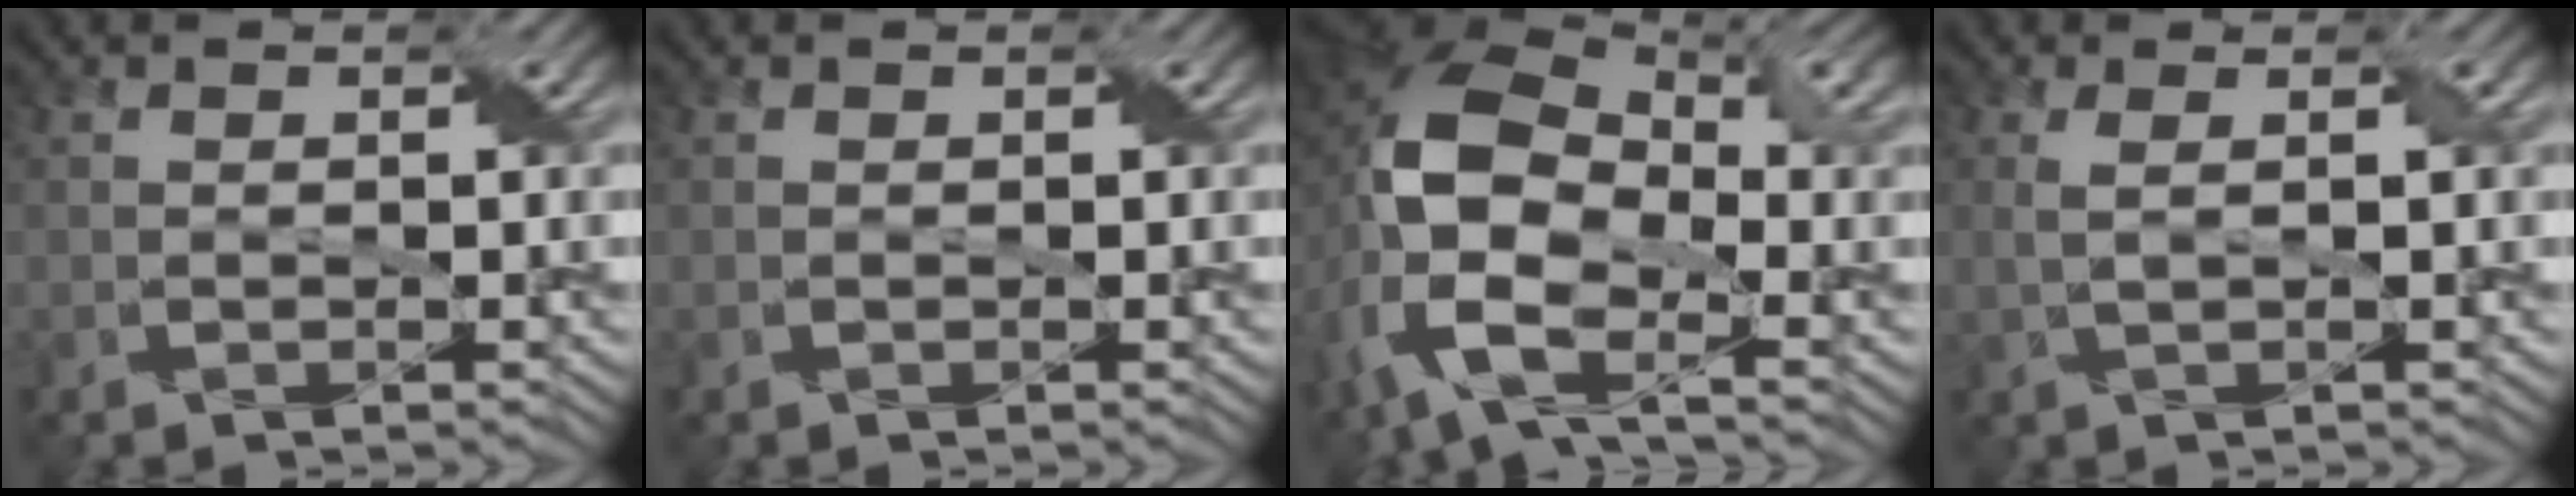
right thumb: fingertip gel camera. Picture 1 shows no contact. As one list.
[{"total": 0.0}, {"total": 15.0, "force": [-3.4, 9.0, 11.6], "torque": [-0.250, -0.021, -0.062]}, {"total": 1.9, "force": [0.5, 0.5, 1.8], "torque": [-0.033, 0.008, 0.006]}]